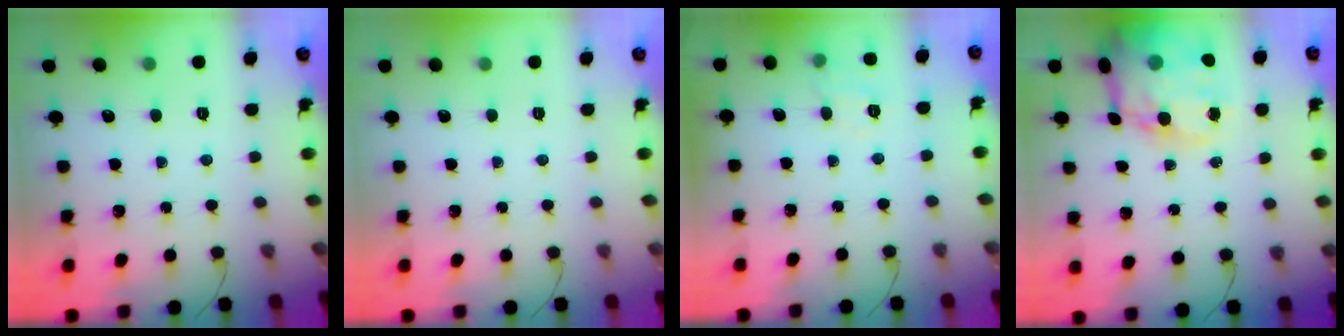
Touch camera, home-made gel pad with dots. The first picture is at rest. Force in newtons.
{"total": 0.0}
{"total": 7.4, "press": 7.3, "slide": 1.6}
{"total": 19.5, "press": 19.0, "slide": 4.4}